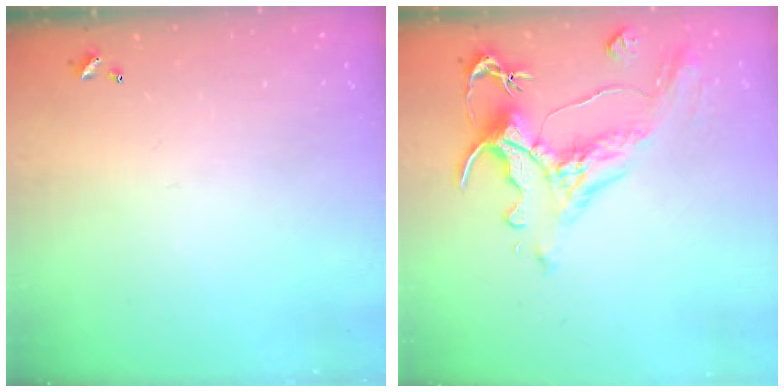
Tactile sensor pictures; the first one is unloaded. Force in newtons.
{"total": 1.5, "press": 0.2, "slide": 1.5}